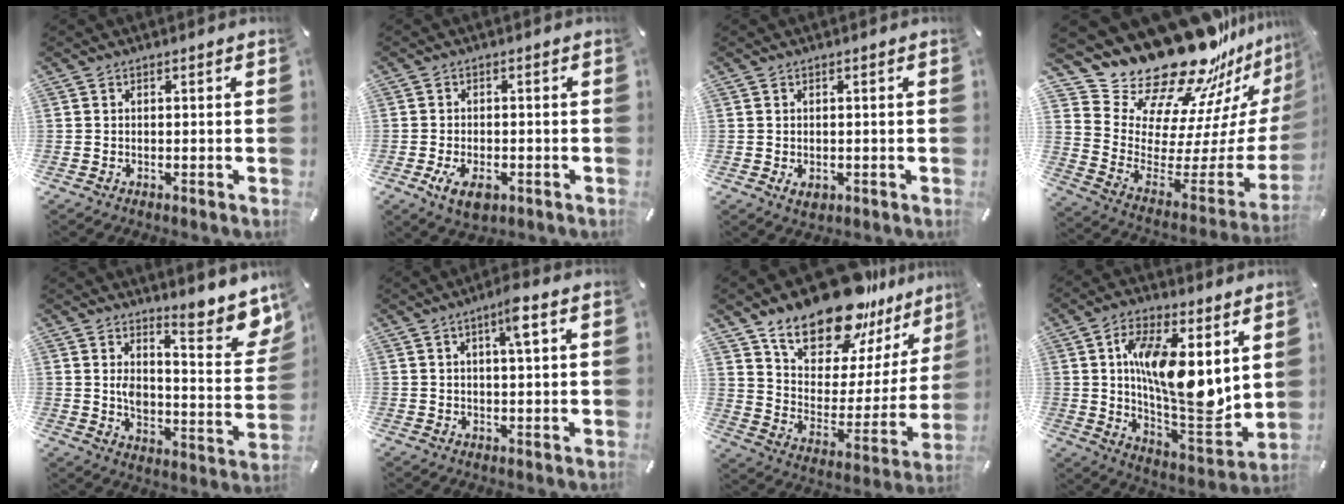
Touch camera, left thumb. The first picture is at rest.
{"total": 4.9, "force": [-1.9, 3.0, 3.4], "torque": [-0.065, 0.001, -0.036]}
{"total": 2.0, "force": [-0.2, 1.7, 1.0], "torque": [-0.002, -0.003, -0.006]}
{"total": 24.6, "force": [21.5, 10.1, 6.3], "torque": [-0.090, -0.198, 0.396]}
{"total": 12.4, "force": [8.8, 4.7, 7.3], "torque": [-0.094, -0.086, 0.152]}
{"total": 5.2, "force": [2.2, 0.8, 4.7], "torque": [-0.088, 0.001, 0.033]}
{"total": 22.0, "force": [18.1, 9.7, 8.0], "torque": [-0.130, -0.144, 0.312]}
{"total": 16.8, "force": [4.2, 7.1, 14.6], "torque": [-0.251, -0.033, 0.067]}